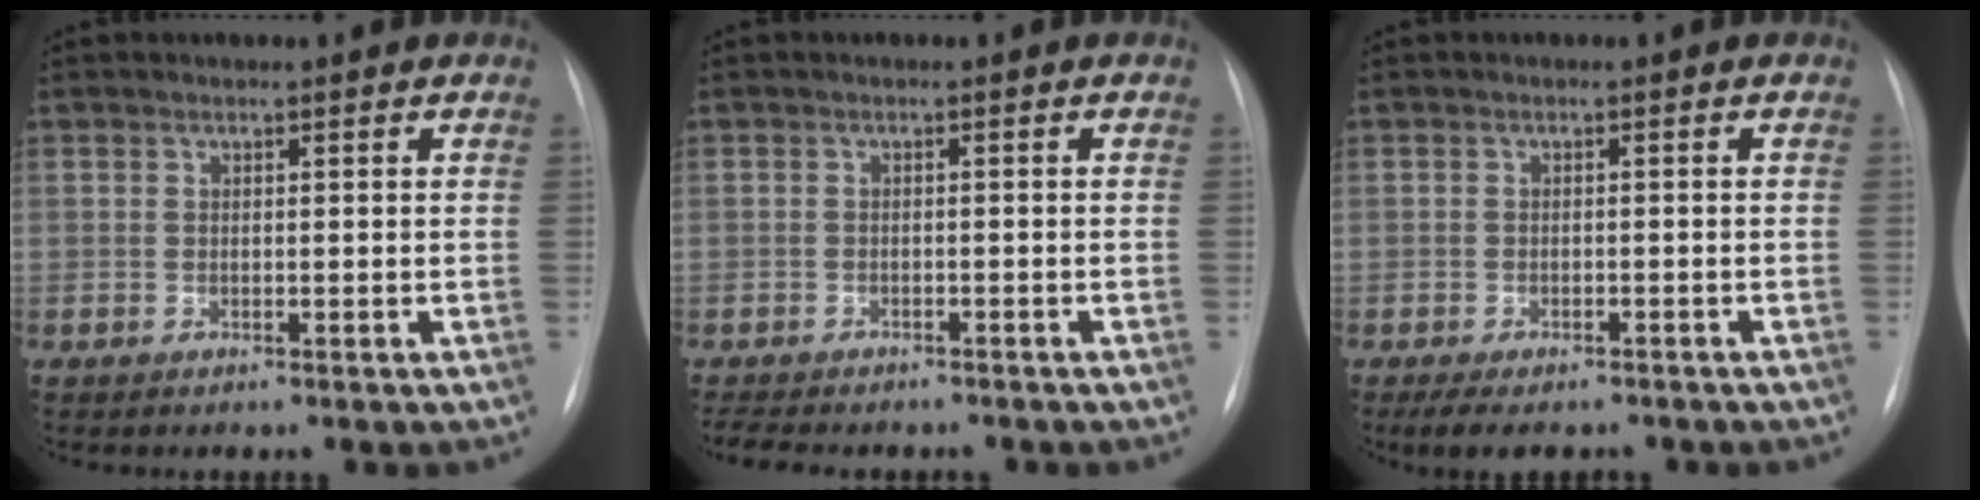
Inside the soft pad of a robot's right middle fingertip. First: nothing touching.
{"total": 8.6, "force": [-7.4, 2.7, 3.5], "torque": [-0.061, -0.003, -0.095]}
{"total": 7.0, "force": [-5.6, 2.8, 3.2], "torque": [-0.047, -0.009, -0.074]}